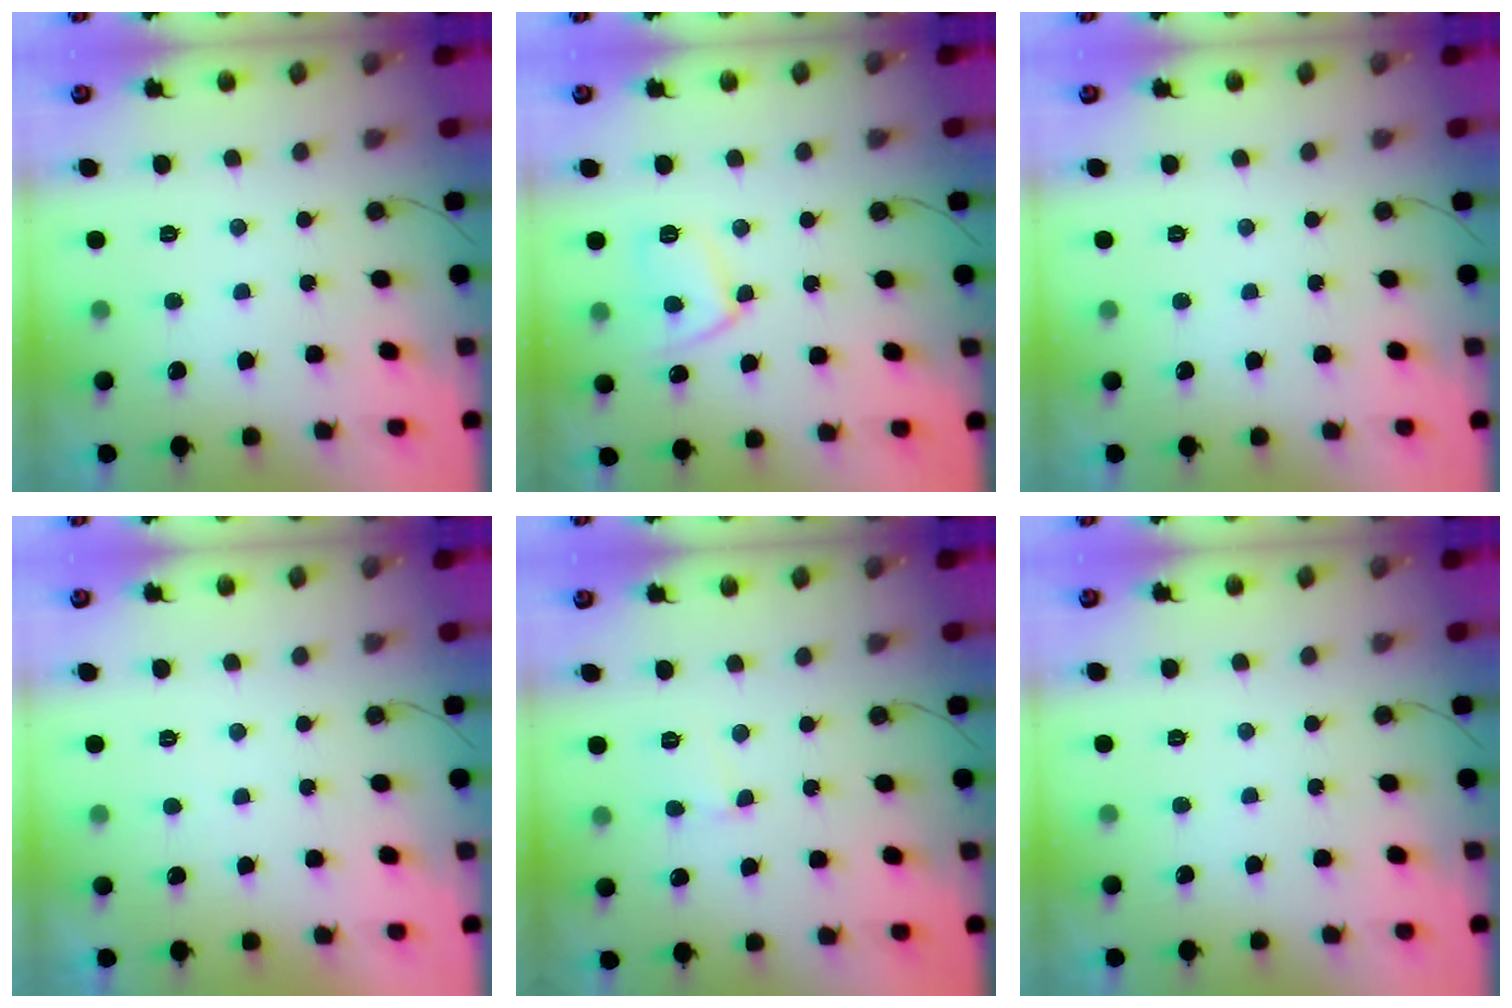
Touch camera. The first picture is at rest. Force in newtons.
{"total": 9.1, "press": 9.1, "slide": 0.9}
{"total": 0.0}
{"total": 0.9, "press": 0.8, "slide": 0.4}
{"total": 2.5, "press": 2.5, "slide": 0.2}
{"total": 0.0}